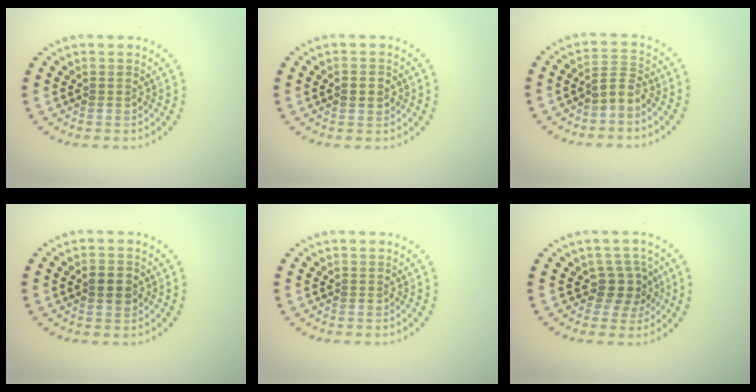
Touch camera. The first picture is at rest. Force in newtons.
{"total": 1.4, "press": 1.4, "slide": 0.1}
{"total": 2.0, "press": 1.4, "slide": 1.4}
{"total": 1.9, "press": 1.9, "slide": 0.1}
{"total": 0.0}
{"total": 2.7, "press": 2.2, "slide": 1.6}